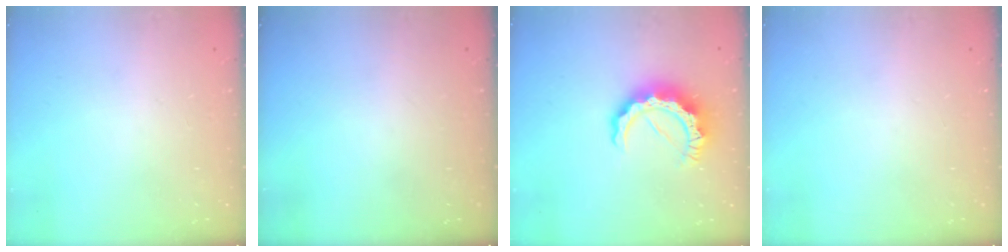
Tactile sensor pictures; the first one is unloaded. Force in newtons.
{"total": 0.0}
{"total": 10.3, "press": 10.3, "slide": 1.0}
{"total": 0.0}